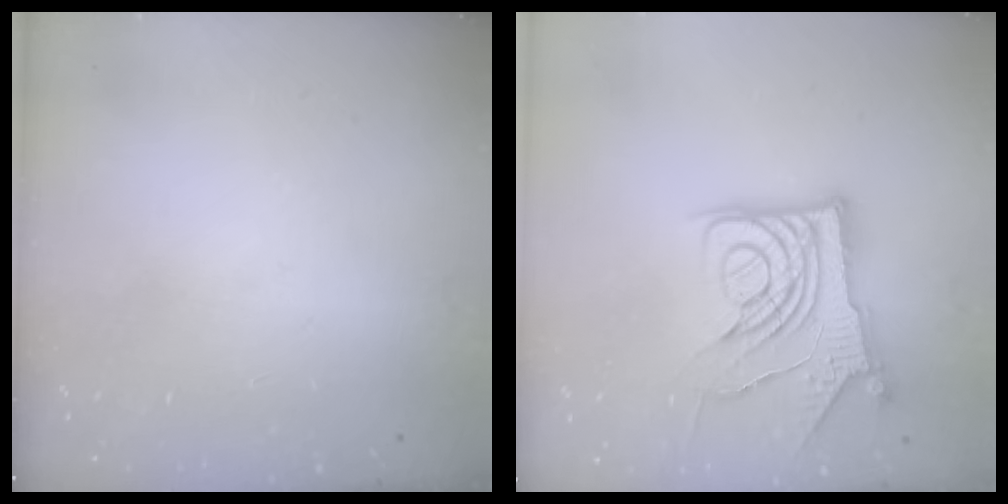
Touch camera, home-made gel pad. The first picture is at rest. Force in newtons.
{"total": 13.0, "press": 12.9, "slide": 1.7}